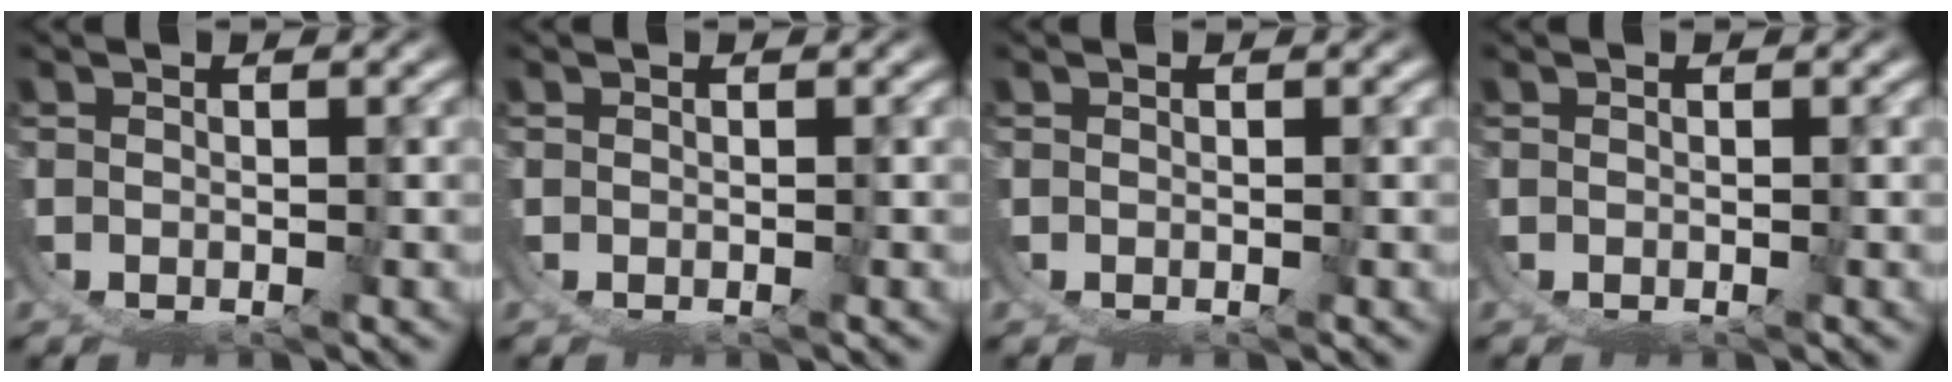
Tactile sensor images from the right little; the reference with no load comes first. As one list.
[{"total": 0.0}, {"total": 0.0}, {"total": 0.0}]